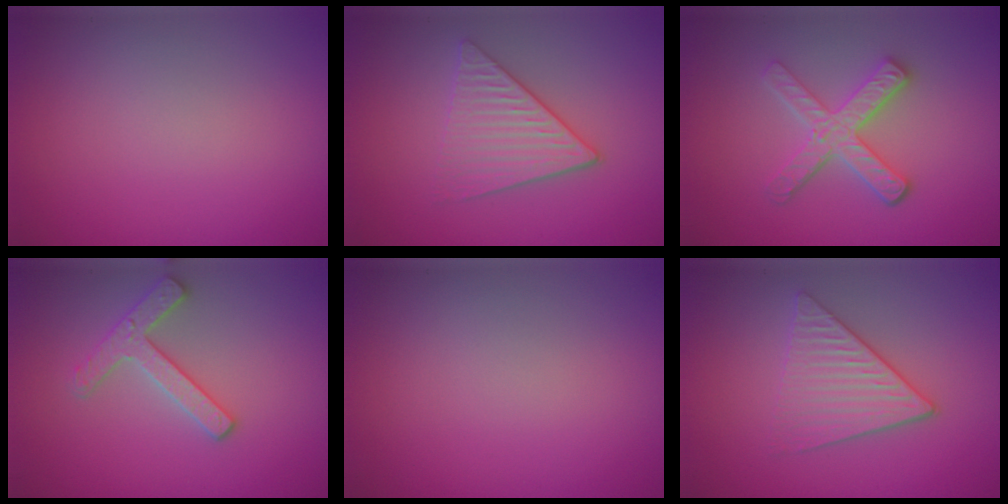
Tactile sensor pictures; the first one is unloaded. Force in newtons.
{"total": 3.5, "press": 3.1, "slide": 1.7}
{"total": 3.6, "press": 3.1, "slide": 1.8}
{"total": 2.7, "press": 2.6, "slide": 0.7}
{"total": 0.0}
{"total": 3.5, "press": 3.1, "slide": 1.7}